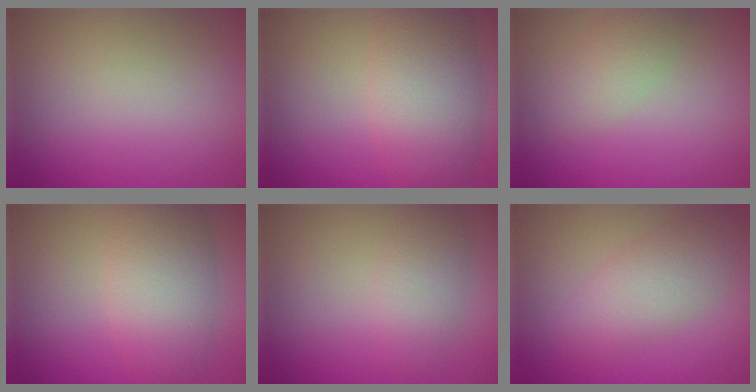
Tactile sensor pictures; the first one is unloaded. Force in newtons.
{"total": 7.2, "press": 7.2, "slide": 0.6}
{"total": 2.4, "press": 2.4, "slide": 0.2}
{"total": 6.5, "press": 6.5, "slide": 0.3}
{"total": 3.1, "press": 3.1, "slide": 0.1}
{"total": 4.2, "press": 4.2, "slide": 0.0}